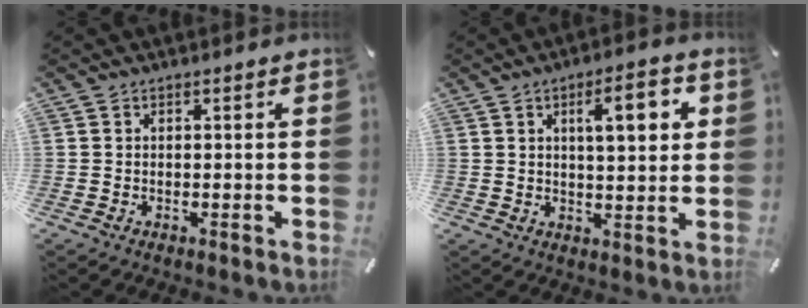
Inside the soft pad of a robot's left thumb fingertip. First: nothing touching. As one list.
[{"total": 9.6, "force": [3.4, 3.3, 8.4], "torque": [-0.120, -0.008, 0.045]}]